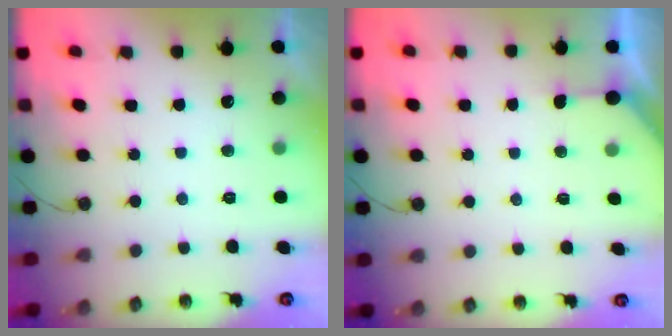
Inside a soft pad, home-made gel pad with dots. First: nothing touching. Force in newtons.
{"total": 2.7, "press": 2.7, "slide": 0.3}